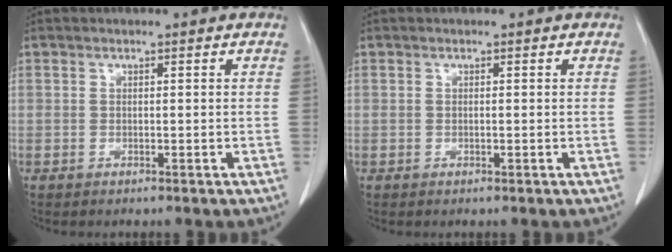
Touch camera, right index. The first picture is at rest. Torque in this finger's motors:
{"motor_torque": [0.12, -0.07, 0.00, -0.01]}